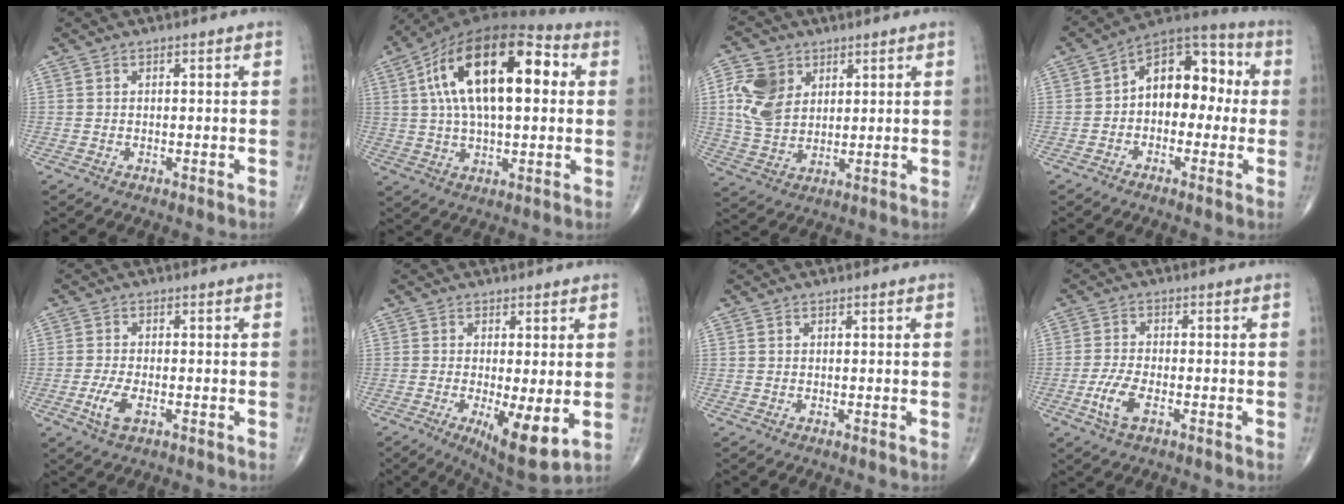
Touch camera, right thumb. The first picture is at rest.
{"total": 22.6, "force": [5.0, 10.7, 19.3], "torque": [-0.325, 0.025, 0.071]}
{"total": 9.9, "force": [3.3, 7.6, 5.5], "torque": [-0.087, -0.012, 0.067]}
{"total": 13.1, "force": [0.3, 8.7, 9.8], "torque": [-0.097, 0.046, -0.014]}
{"total": 4.2, "force": [-1.5, 1.9, 3.5], "torque": [-0.079, 0.000, -0.025]}
{"total": 9.1, "force": [-1.8, 2.6, 8.5], "torque": [-0.135, -0.028, -0.021]}
{"total": 0.0}
{"total": 5.2, "force": [-2.0, 2.2, 4.3], "torque": [-0.099, 0.005, -0.038]}